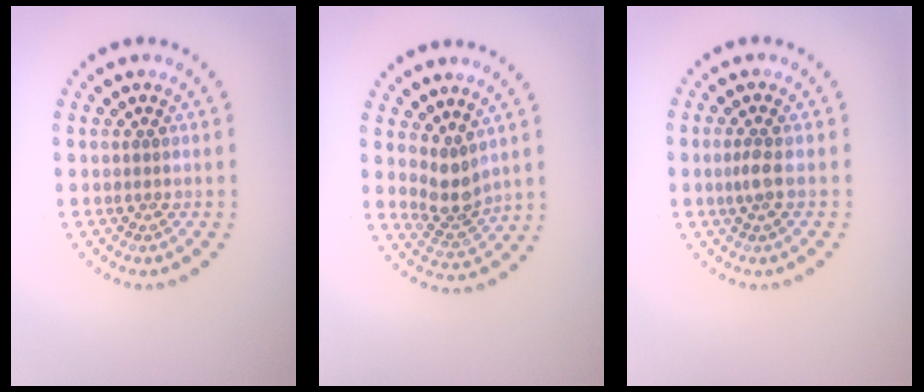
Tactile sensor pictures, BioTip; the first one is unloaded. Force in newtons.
{"total": 2.6, "press": 2.1, "slide": 1.7}
{"total": 1.3, "press": 1.1, "slide": 0.7}